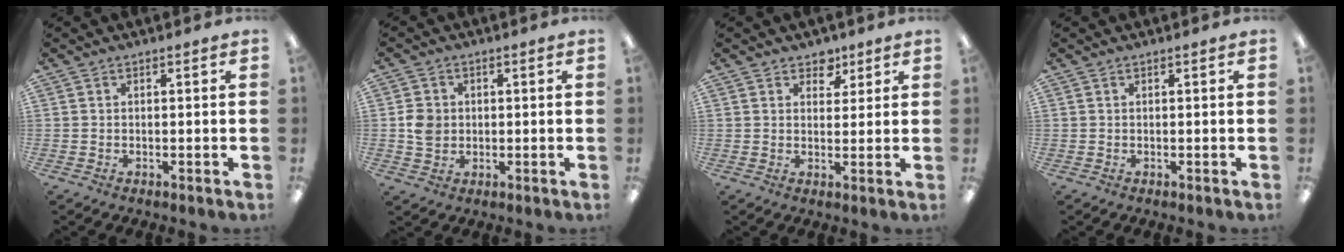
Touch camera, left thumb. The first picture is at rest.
{"total": 4.9, "force": [-0.2, 4.4, 2.1], "torque": [-0.025, 0.005, -0.004]}
{"total": 4.5, "force": [3.0, 3.1, 1.2], "torque": [-0.003, -0.013, 0.049]}
{"total": 0.0}